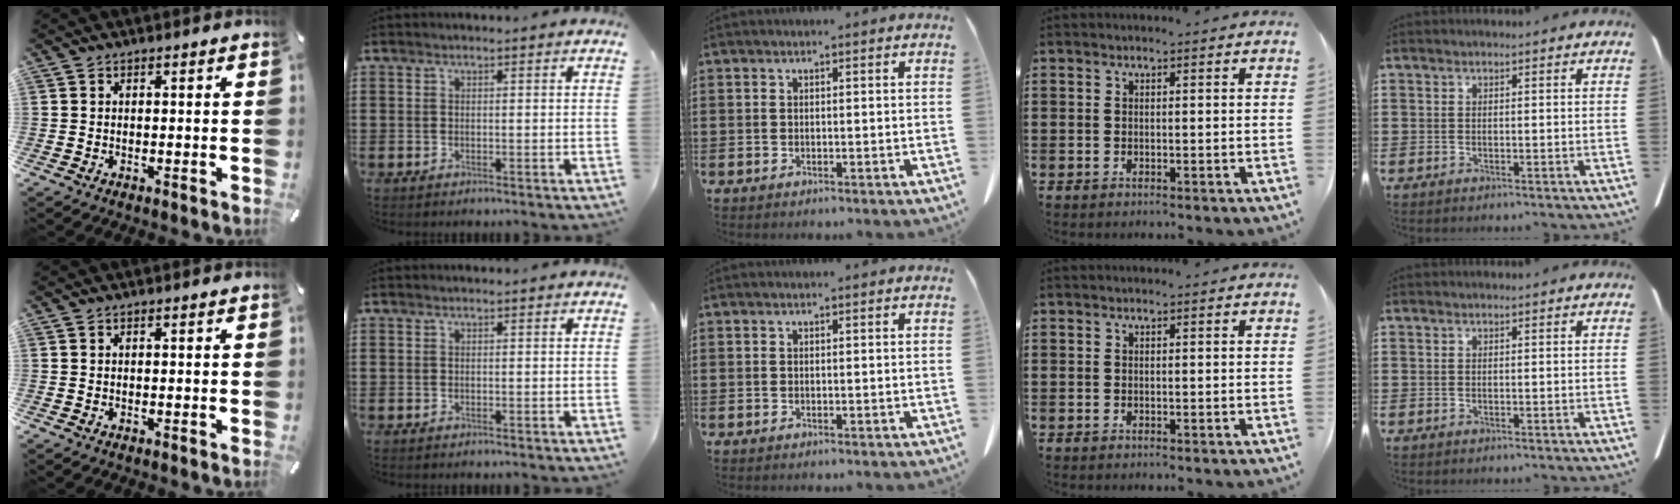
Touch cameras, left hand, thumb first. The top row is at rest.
{}